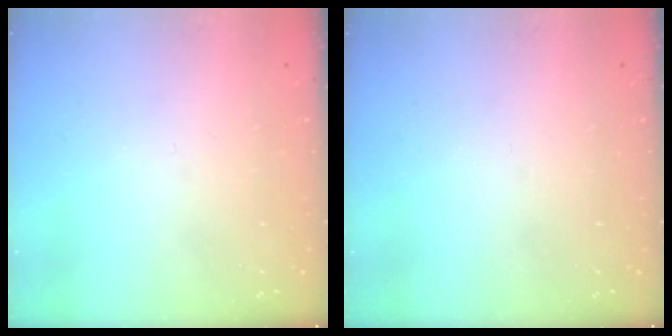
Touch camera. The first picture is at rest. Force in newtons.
{"total": 0.0}